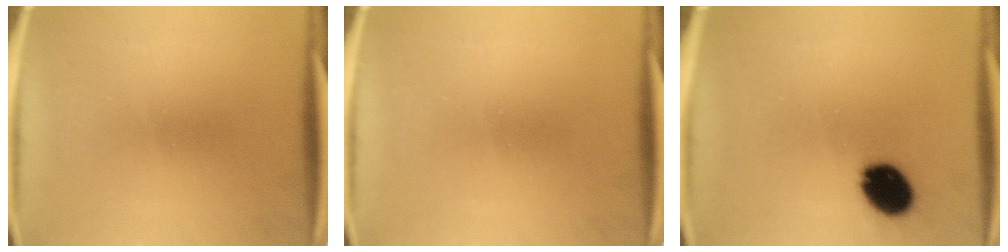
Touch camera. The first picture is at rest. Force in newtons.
{"total": 0.0}
{"total": 10.5}